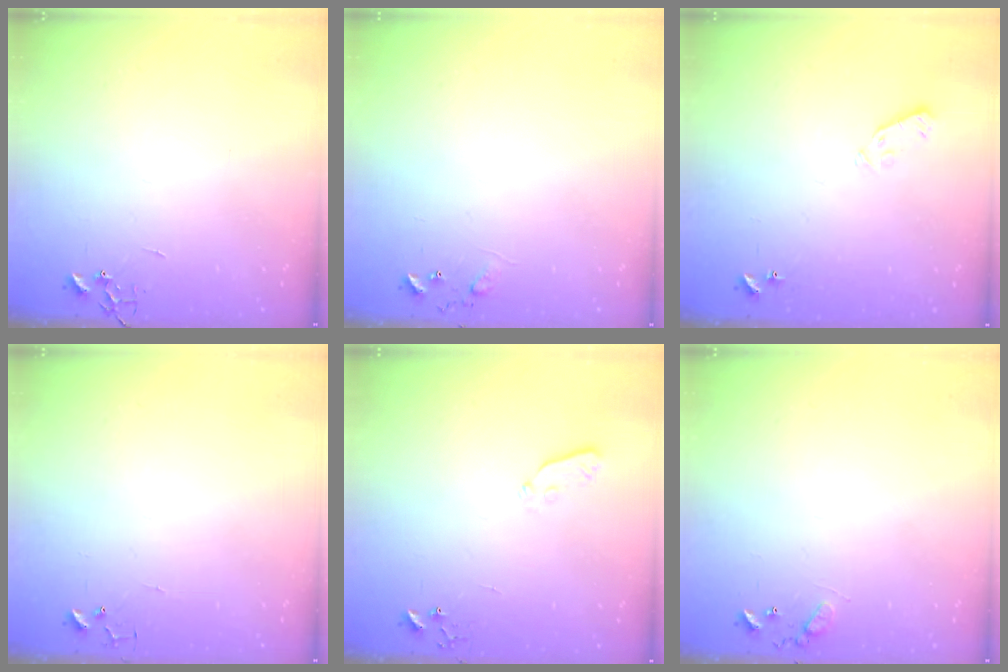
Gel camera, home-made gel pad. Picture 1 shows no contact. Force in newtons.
{"total": 8.0, "press": 8.0, "slide": 0.4}
{"total": 4.1, "press": 4.1, "slide": 0.6}
{"total": 4.2, "press": 4.1, "slide": 0.3}
{"total": 3.9, "press": 3.8, "slide": 0.8}
{"total": 7.7, "press": 7.6, "slide": 0.5}